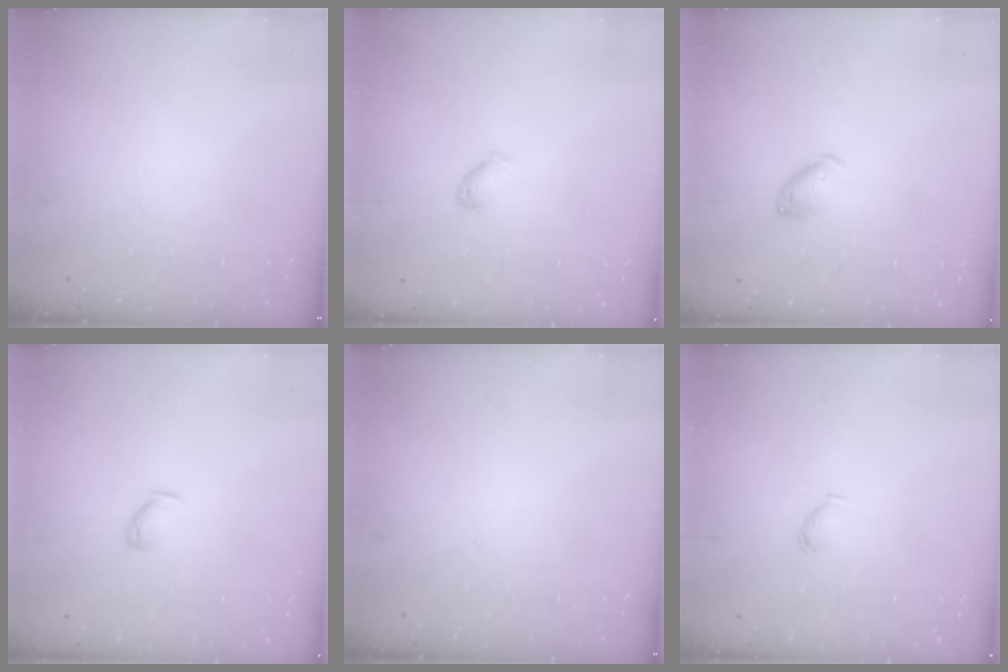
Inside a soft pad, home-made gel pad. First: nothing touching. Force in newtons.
{"total": 3.6, "press": 3.5, "slide": 0.6}
{"total": 6.9, "press": 6.8, "slide": 1.1}
{"total": 3.9, "press": 3.8, "slide": 0.8}
{"total": 0.0}
{"total": 3.3, "press": 3.2, "slide": 0.6}